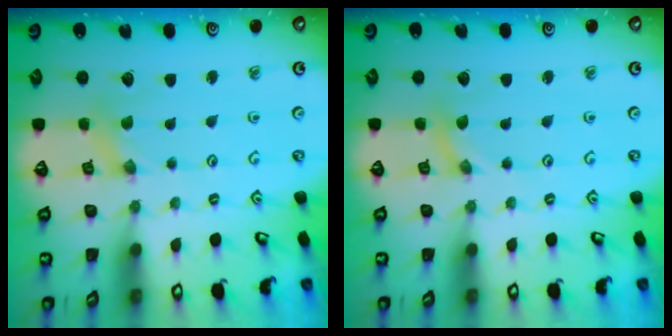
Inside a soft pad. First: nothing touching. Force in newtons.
{"total": 0.0}